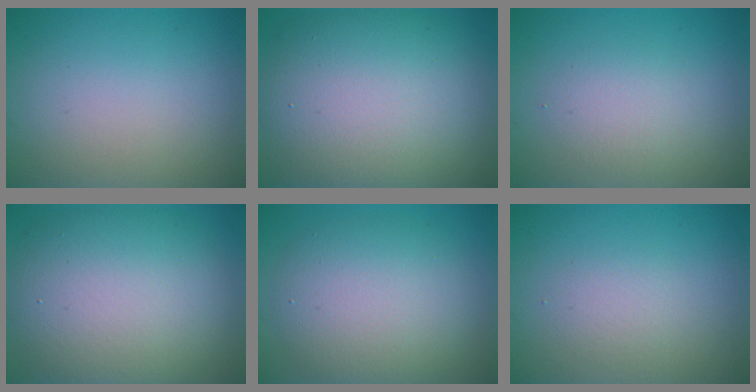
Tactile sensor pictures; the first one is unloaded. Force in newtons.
{"total": 13.1, "press": 13.1, "slide": 0.7}
{"total": 2.4, "press": 2.4, "slide": 0.3}
{"total": 11.2, "press": 11.2, "slide": 0.7}
{"total": 6.5, "press": 6.5, "slide": 0.6}
{"total": 1.6, "press": 1.6, "slide": 0.1}